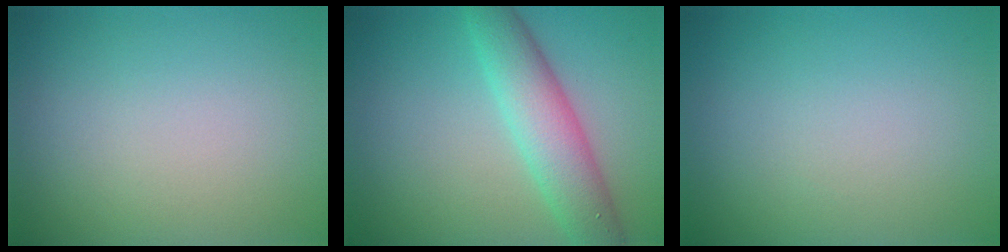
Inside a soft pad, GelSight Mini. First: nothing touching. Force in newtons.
{"total": 5.2, "press": 5.2, "slide": 0.2}
{"total": 0.0}